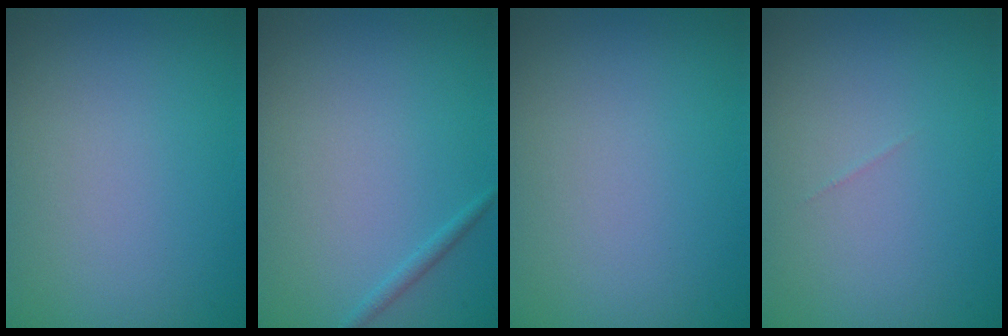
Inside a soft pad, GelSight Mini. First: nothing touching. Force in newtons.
{"total": 0.8, "press": 0.8, "slide": 0.0}
{"total": 0.0}
{"total": 0.0}